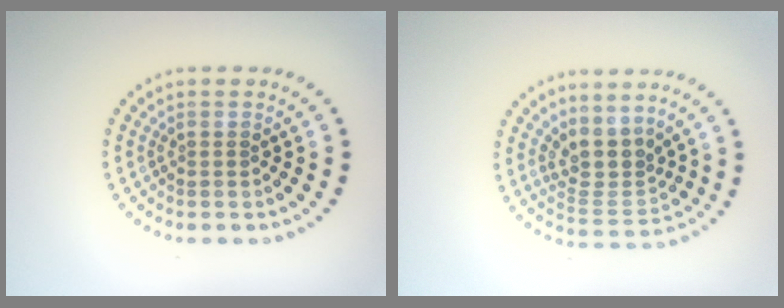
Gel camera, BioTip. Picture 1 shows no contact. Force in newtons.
{"total": 3.4, "press": 2.5, "slide": 2.4}